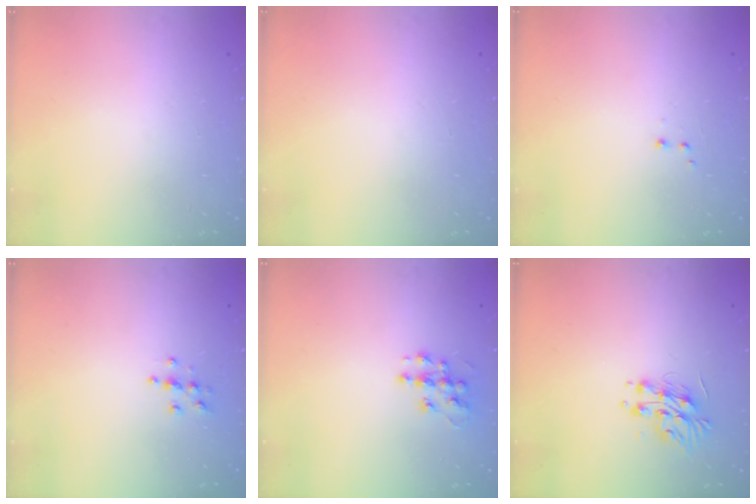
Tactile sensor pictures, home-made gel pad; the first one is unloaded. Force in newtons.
{"total": 0.0}
{"total": 1.9, "press": 1.8, "slide": 0.5}
{"total": 3.8, "press": 3.8, "slide": 0.5}
{"total": 9.6, "press": 9.6, "slide": 0.5}
{"total": 11.1, "press": 11.1, "slide": 0.2}